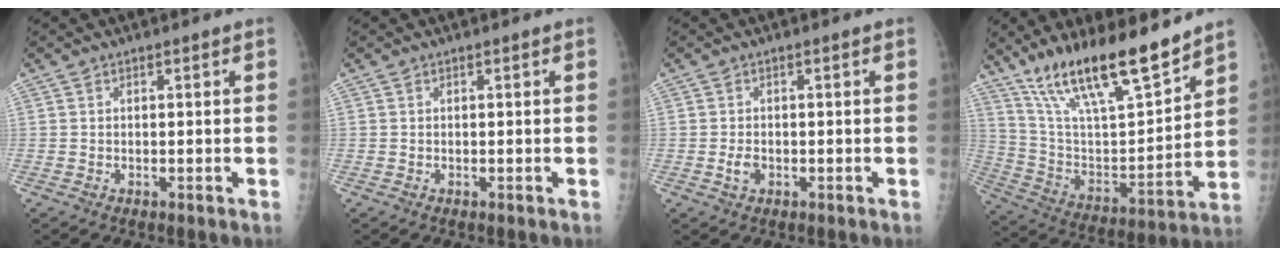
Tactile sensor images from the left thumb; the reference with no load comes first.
{"total": 0.0}
{"total": 1.9, "force": [-0.6, 1.3, 1.3], "torque": [-0.023, 0.002, -0.009]}
{"total": 21.1, "force": [16.0, 4.5, 12.9], "torque": [-0.198, -0.075, 0.292]}